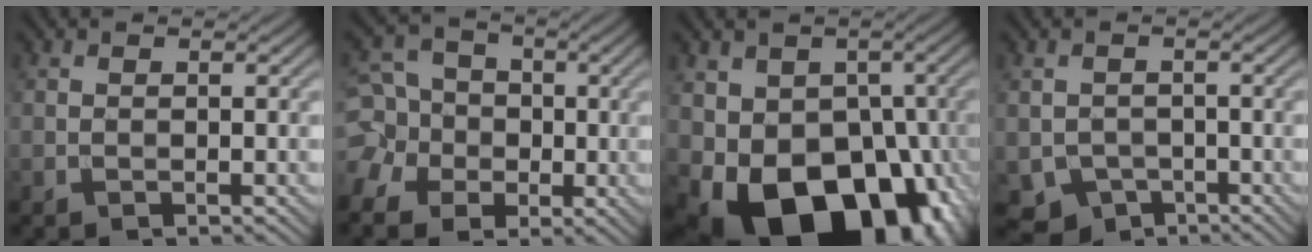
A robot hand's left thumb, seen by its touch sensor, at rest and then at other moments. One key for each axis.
{"total": 8.0, "fx": -1.8, "fy": 7.2, "fz": 2.8, "tx": -0.078, "ty": -0.003, "tz": -0.054}
{"total": 19.2, "fx": -7.2, "fy": 13.2, "fz": 12.0, "tx": -0.188, "ty": -0.040, "tz": -0.101}
{"total": 4.7, "fx": -2.4, "fy": 3.7, "fz": 1.6, "tx": -0.036, "ty": -0.018, "tz": -0.038}